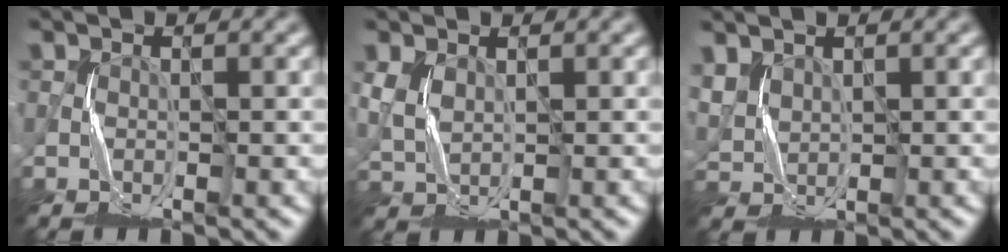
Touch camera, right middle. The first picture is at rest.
{"total": 2.1, "force": [0.9, 1.1, 1.5], "torque": [-0.053, -0.002, 0.024]}
{"total": 2.8, "force": [1.7, 1.7, 1.4], "torque": [-0.049, 0.000, 0.038]}